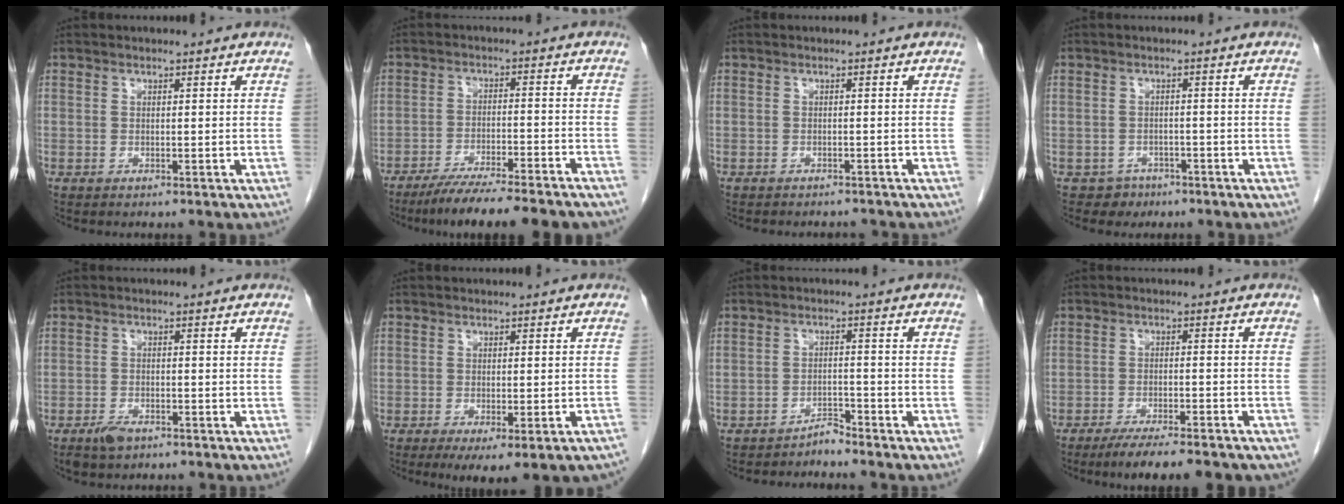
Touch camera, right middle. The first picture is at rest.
{"total": 14.6, "force": [-12.4, 1.1, 7.5], "torque": [-0.111, -0.017, -0.186]}
{"total": 4.8, "force": [-4.5, 1.5, 1.1], "torque": [-0.010, 0.000, -0.053]}
{"total": 2.6, "force": [-1.6, 2.0, -0.2], "torque": [0.000, 0.012, -0.021]}
{"total": 3.1, "force": [-2.1, 1.4, 1.8], "torque": [-0.037, -0.003, -0.032]}
{"total": 9.1, "force": [-6.3, 2.0, 6.1], "torque": [-0.070, -0.006, -0.081]}
{"total": 2.3, "force": [-2.3, 0.2, 0.2], "torque": [0.003, -0.004, -0.038]}
{"total": 11.0, "force": [-9.0, 1.9, 6.0], "torque": [-0.078, -0.011, -0.126]}